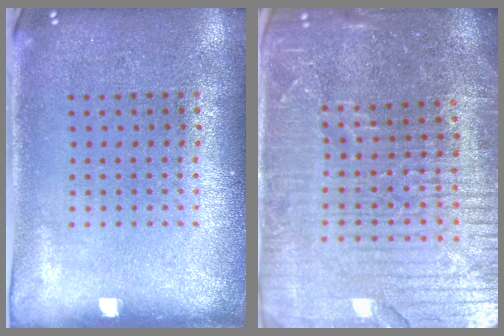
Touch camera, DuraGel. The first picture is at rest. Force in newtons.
{"total": 5.9, "press": 5.3, "slide": 2.6}